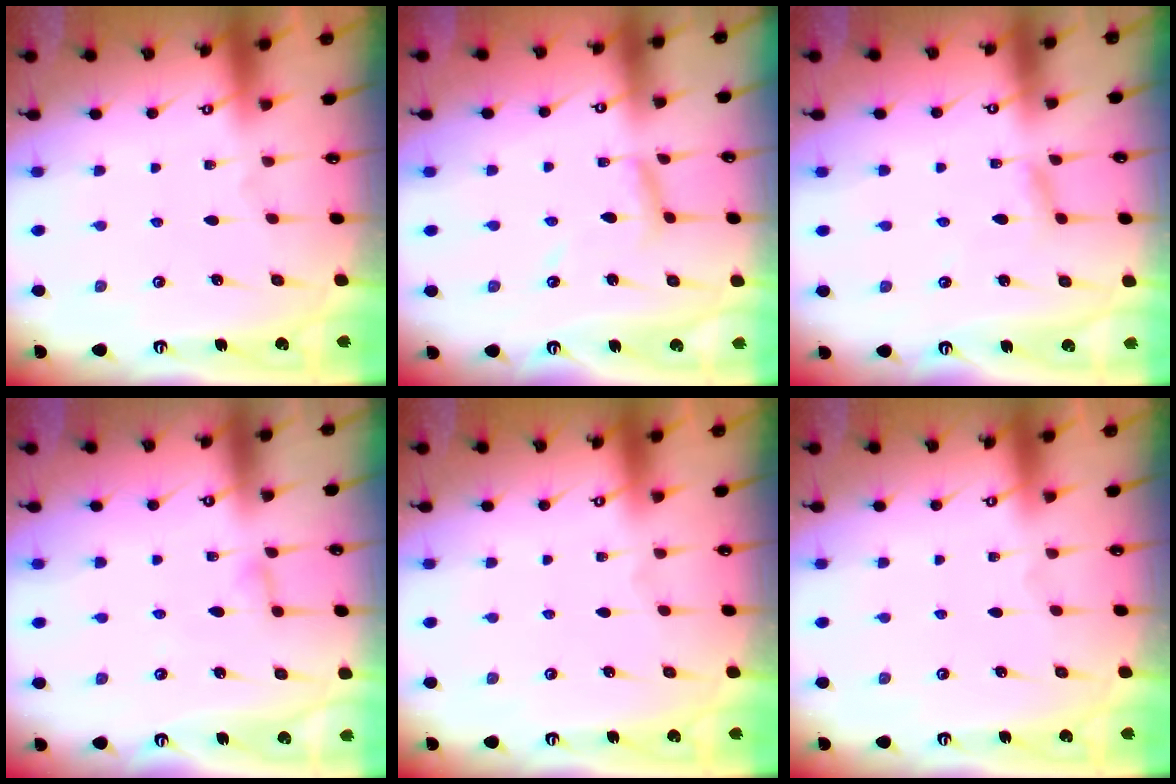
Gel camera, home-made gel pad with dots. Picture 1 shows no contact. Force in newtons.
{"total": 7.2, "press": 7.2, "slide": 0.5}
{"total": 6.3, "press": 6.3, "slide": 0.4}
{"total": 3.9, "press": 3.8, "slide": 0.5}
{"total": 0.0}
{"total": 0.0}